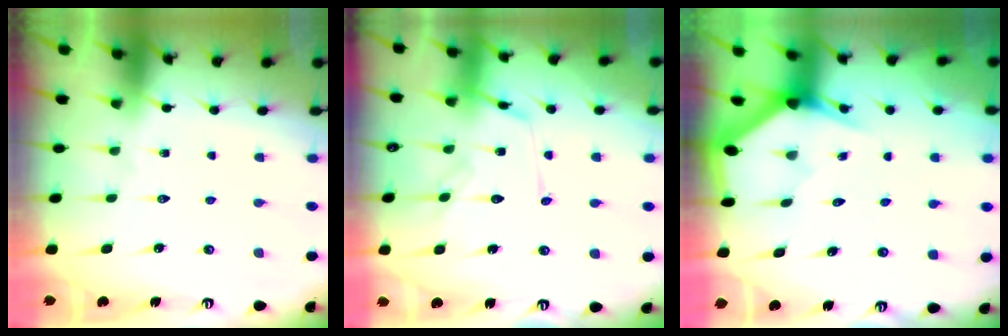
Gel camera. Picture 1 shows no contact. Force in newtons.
{"total": 13.3, "press": 13.2, "slide": 0.9}
{"total": 2.9, "press": 2.9, "slide": 0.1}